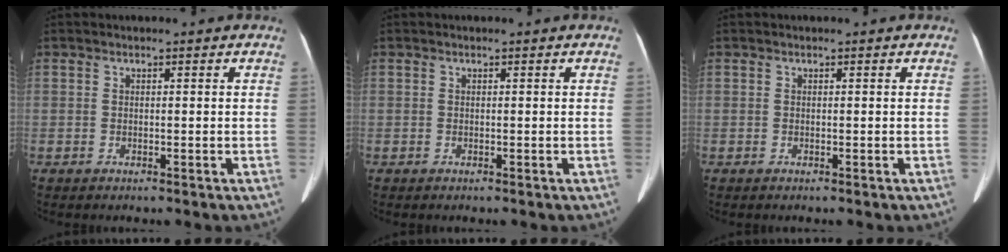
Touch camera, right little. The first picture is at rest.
{"total": 0.0}
{"total": 0.0}